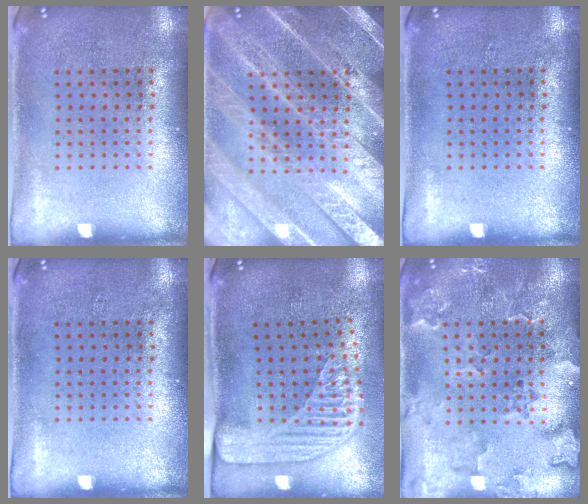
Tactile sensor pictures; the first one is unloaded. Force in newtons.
{"total": 5.4, "press": 5.3, "slide": 0.7}
{"total": 0.0}
{"total": 0.0}
{"total": 2.3, "press": 1.7, "slide": 1.5}
{"total": 2.3, "press": 2.1, "slide": 0.8}